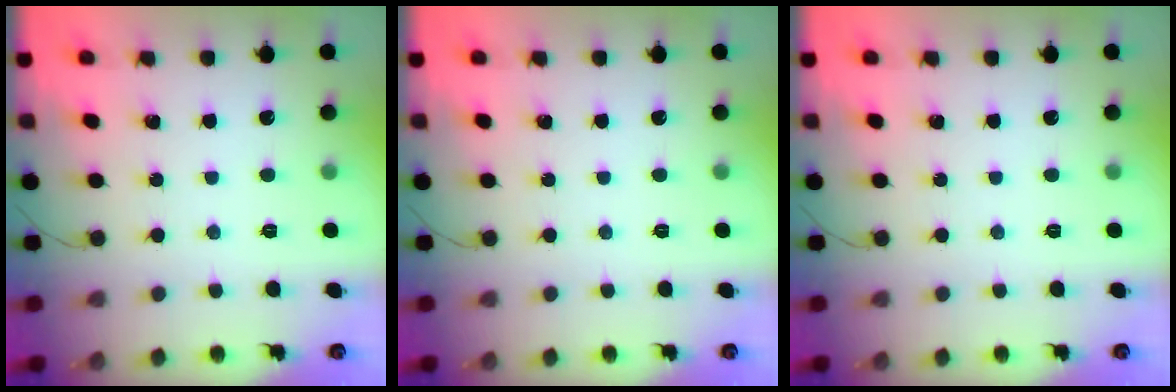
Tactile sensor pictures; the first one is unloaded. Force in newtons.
{"total": 0.0}
{"total": 0.0}